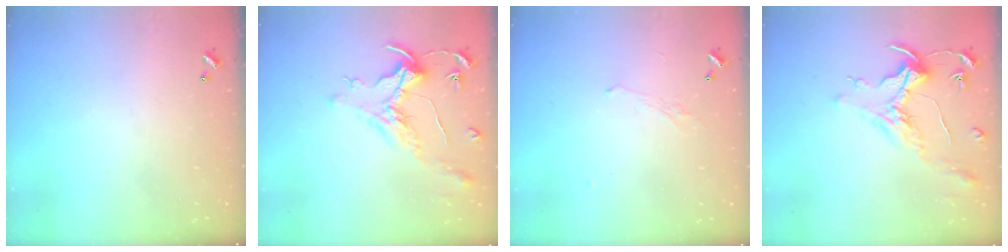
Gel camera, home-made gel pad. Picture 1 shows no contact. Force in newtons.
{"total": 1.5, "press": 1.3, "slide": 0.7}
{"total": 0.7, "press": 0.4, "slide": 0.6}
{"total": 1.6, "press": 1.4, "slide": 0.7}